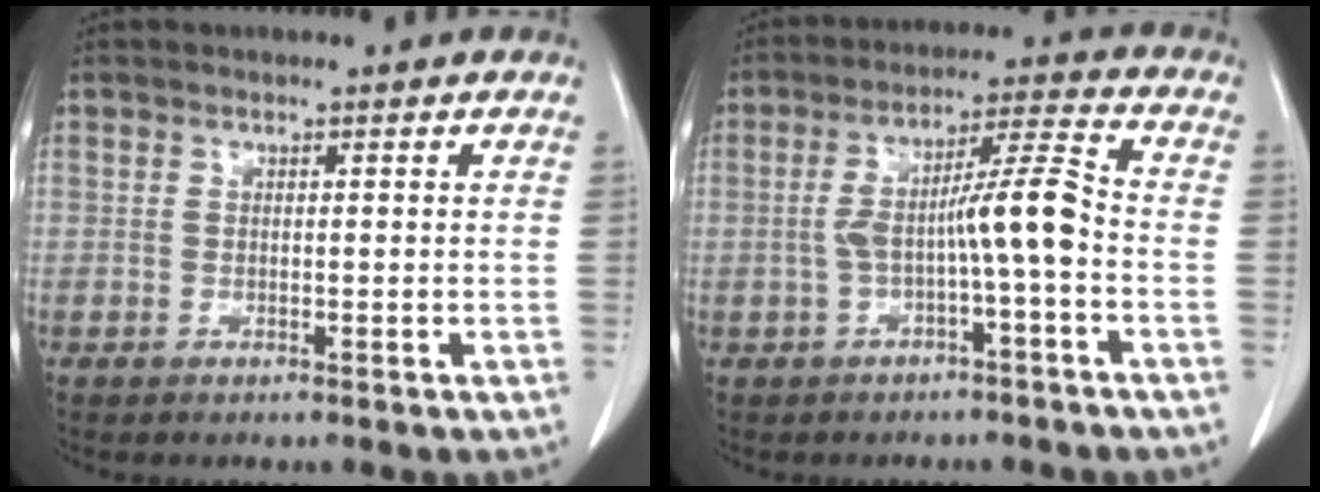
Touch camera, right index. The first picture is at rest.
{"total": 8.3, "force": [-1.7, 0.3, 8.1], "torque": [-0.146, 0.029, -0.028]}